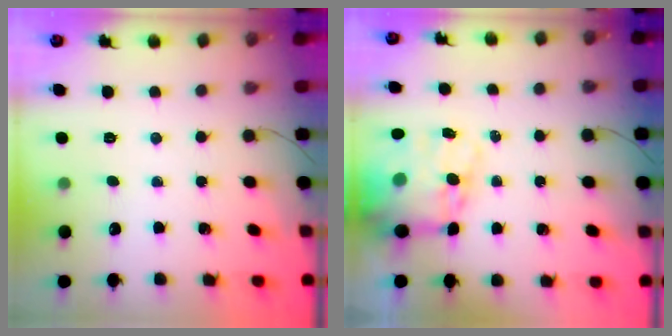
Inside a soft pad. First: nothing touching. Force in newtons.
{"total": 15.5, "press": 15.1, "slide": 3.6}